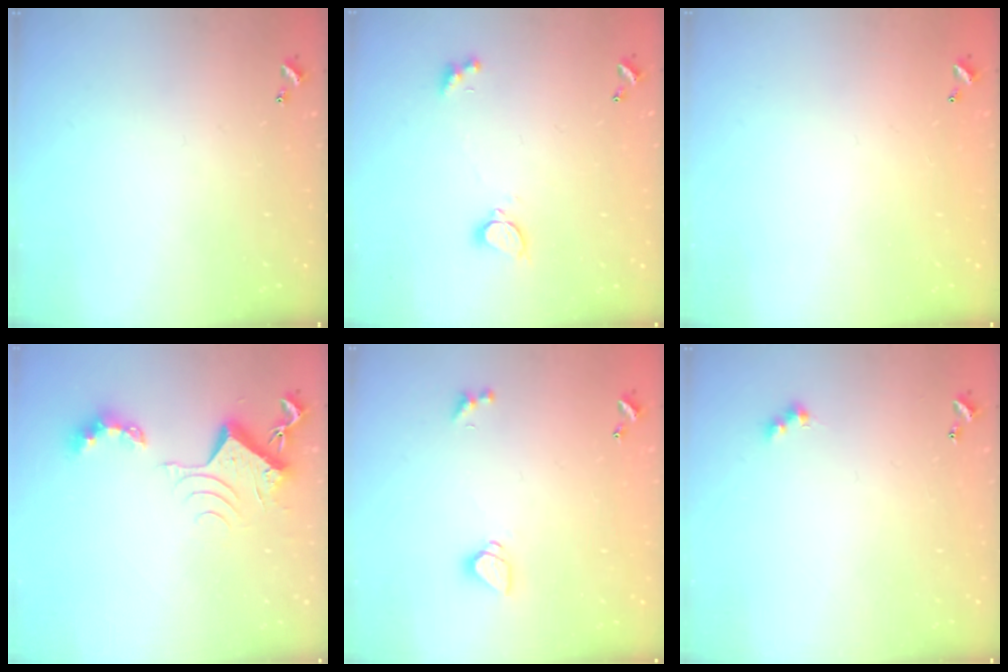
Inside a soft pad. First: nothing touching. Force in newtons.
{"total": 2.3, "press": 2.2, "slide": 0.7}
{"total": 2.8, "press": 2.8, "slide": 0.1}
{"total": 8.5, "press": 8.5, "slide": 0.9}
{"total": 1.3, "press": 1.2, "slide": 0.4}
{"total": 3.0, "press": 2.9, "slide": 0.5}